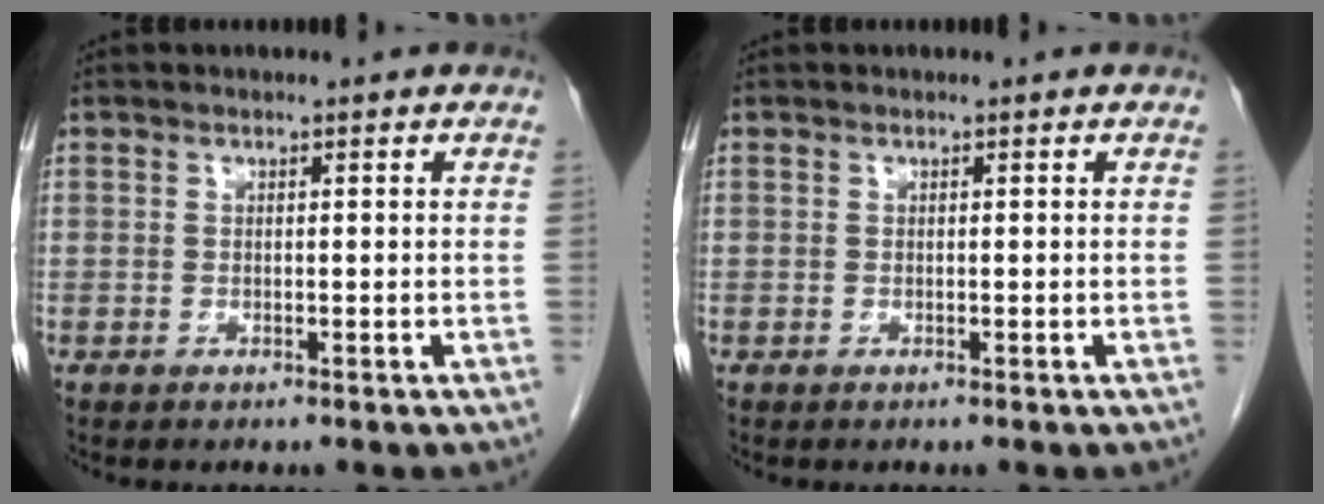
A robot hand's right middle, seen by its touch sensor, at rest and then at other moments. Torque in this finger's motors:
{"motor_torque": [-0.06, 0.06, 0.00, -0.01]}